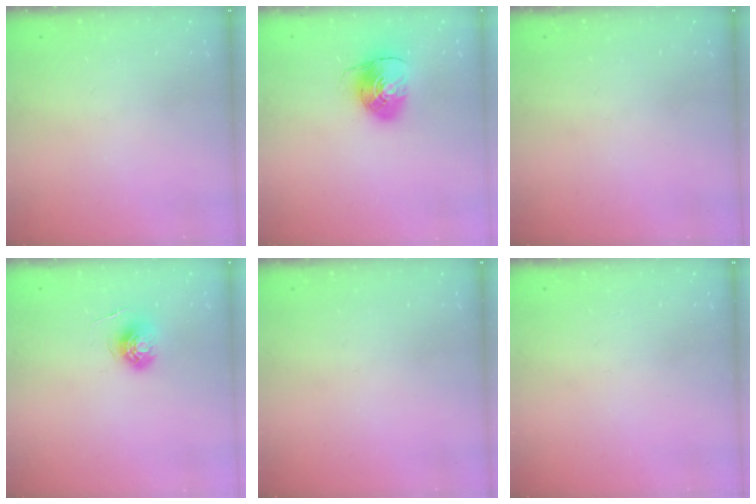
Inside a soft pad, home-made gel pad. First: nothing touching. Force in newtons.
{"total": 10.3, "press": 10.3, "slide": 0.4}
{"total": 0.0}
{"total": 6.0, "press": 6.0, "slide": 0.3}
{"total": 0.0}
{"total": 0.0}